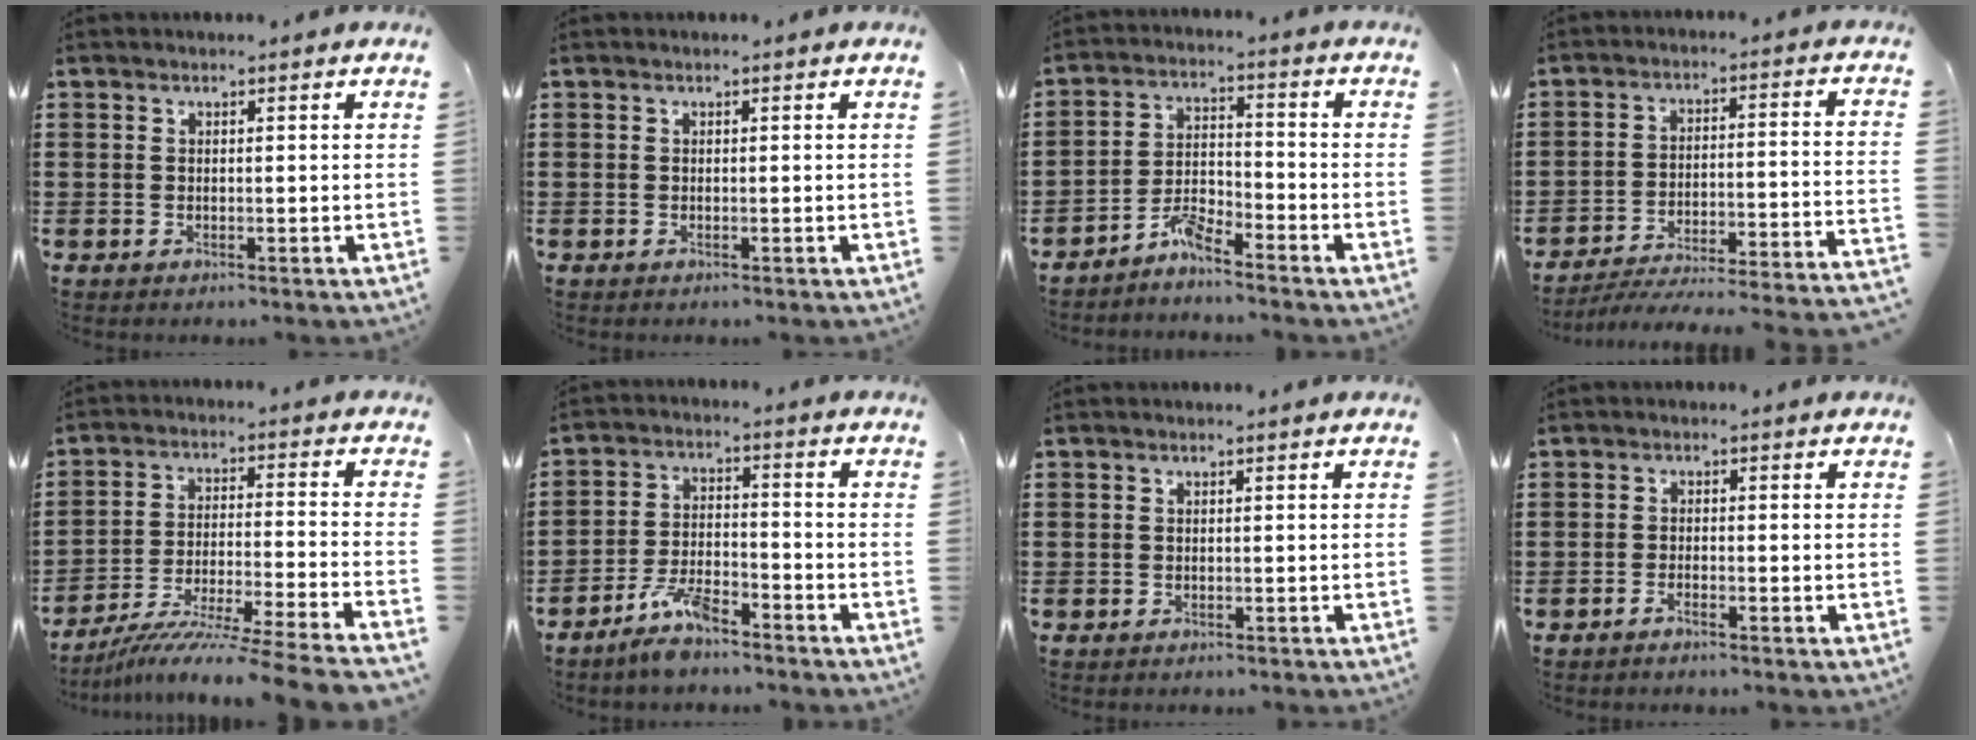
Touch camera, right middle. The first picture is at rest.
{"total": 0.0}
{"total": 4.5, "force": [-4.2, 0.6, 1.7], "torque": [-0.047, 0.002, -0.086]}
{"total": 4.5, "force": [-4.1, -0.4, 1.8], "torque": [-0.041, -0.024, -0.090]}
{"total": 9.3, "force": [-8.2, -1.1, 4.3], "torque": [-0.067, -0.010, -0.163]}
{"total": 6.5, "force": [-5.5, 1.5, 3.2], "torque": [-0.070, 0.002, -0.106]}
{"total": 0.6, "force": [-0.5, 0.4, 0.0], "torque": [-0.001, 0.002, -0.011]}
{"total": 1.4, "force": [-1.3, 0.0, 0.7], "torque": [-0.015, -0.003, -0.023]}